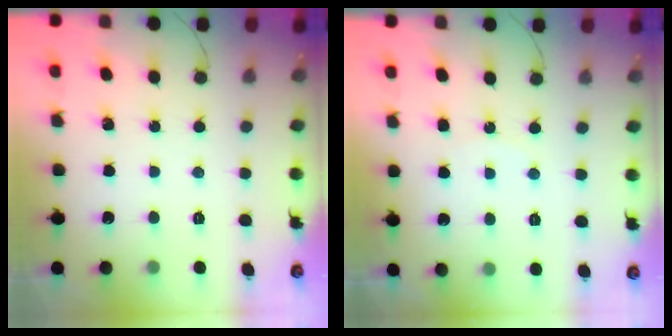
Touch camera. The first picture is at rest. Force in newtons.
{"total": 4.2, "press": 4.2, "slide": 0.4}